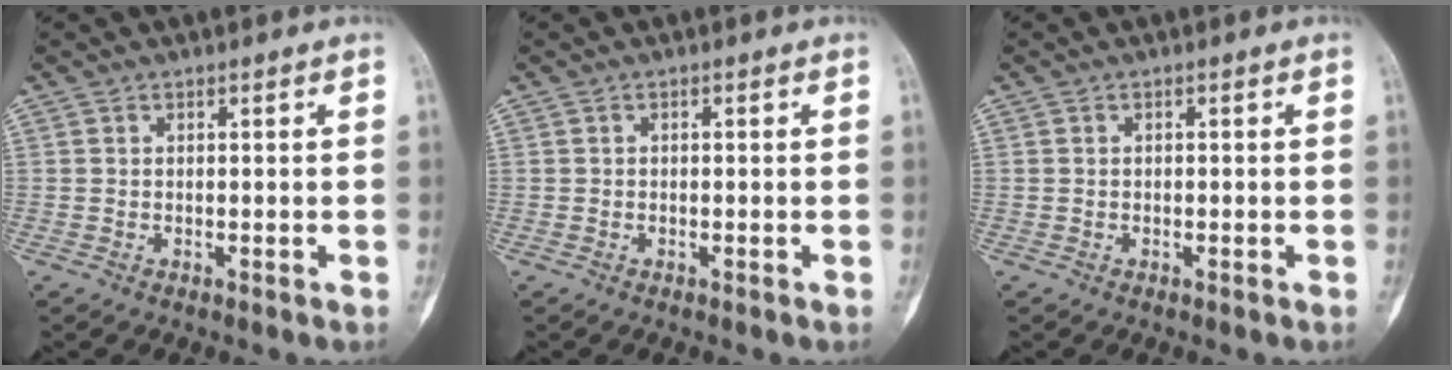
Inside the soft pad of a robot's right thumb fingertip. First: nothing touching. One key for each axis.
{"total": 0.0}
{"total": 0.0}